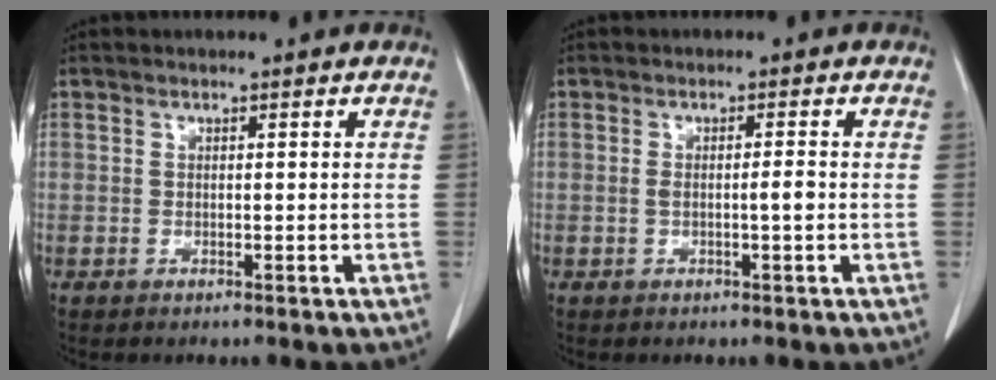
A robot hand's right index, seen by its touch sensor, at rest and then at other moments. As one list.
[{"total": 2.1, "force": [-0.3, 0.1, 2.0], "torque": [-0.036, 0.000, -0.005]}]